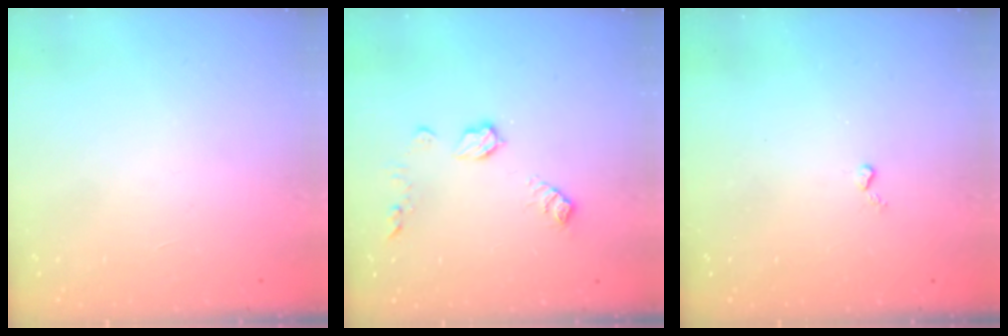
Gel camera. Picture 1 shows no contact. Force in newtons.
{"total": 8.3, "press": 8.3, "slide": 0.2}
{"total": 2.6, "press": 2.6, "slide": 0.5}